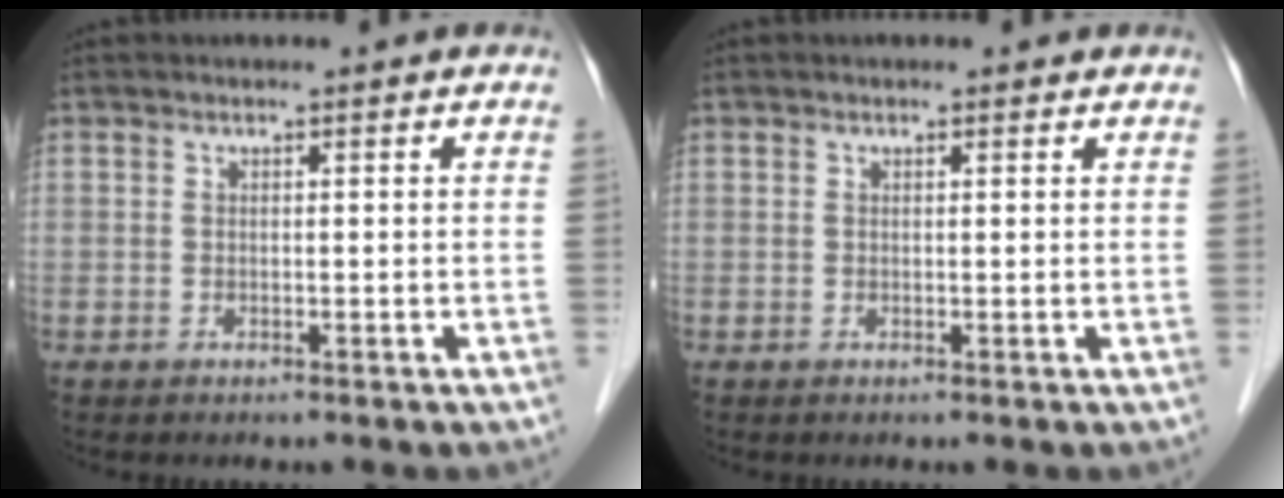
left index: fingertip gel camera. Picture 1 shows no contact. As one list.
[{"total": 0.7, "force": [0.5, 0.4, 0.2], "torque": [-0.009, -0.003, 0.005]}]